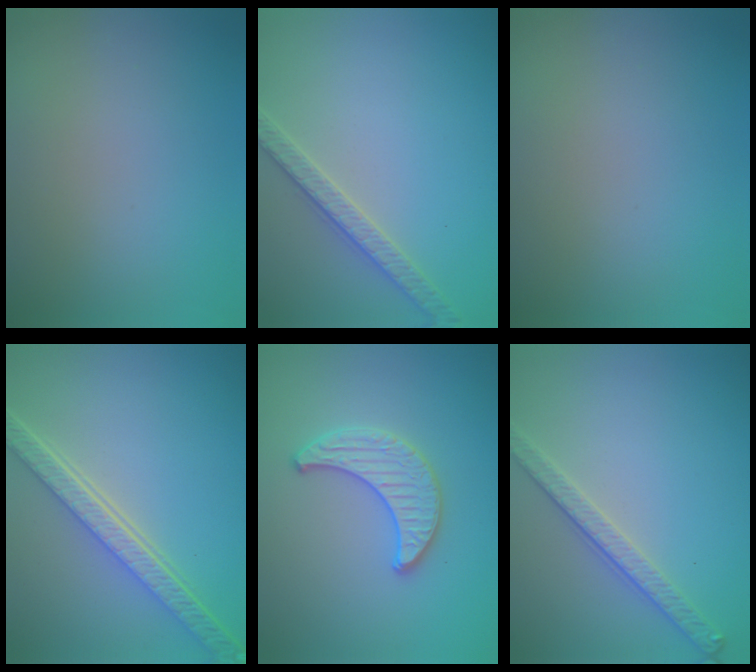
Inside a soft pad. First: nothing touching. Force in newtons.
{"total": 2.7, "press": 2.7, "slide": 0.1}
{"total": 0.0}
{"total": 5.4, "press": 4.1, "slide": 3.5}
{"total": 2.4, "press": 2.4, "slide": 0.1}
{"total": 2.8, "press": 2.6, "slide": 1.0}